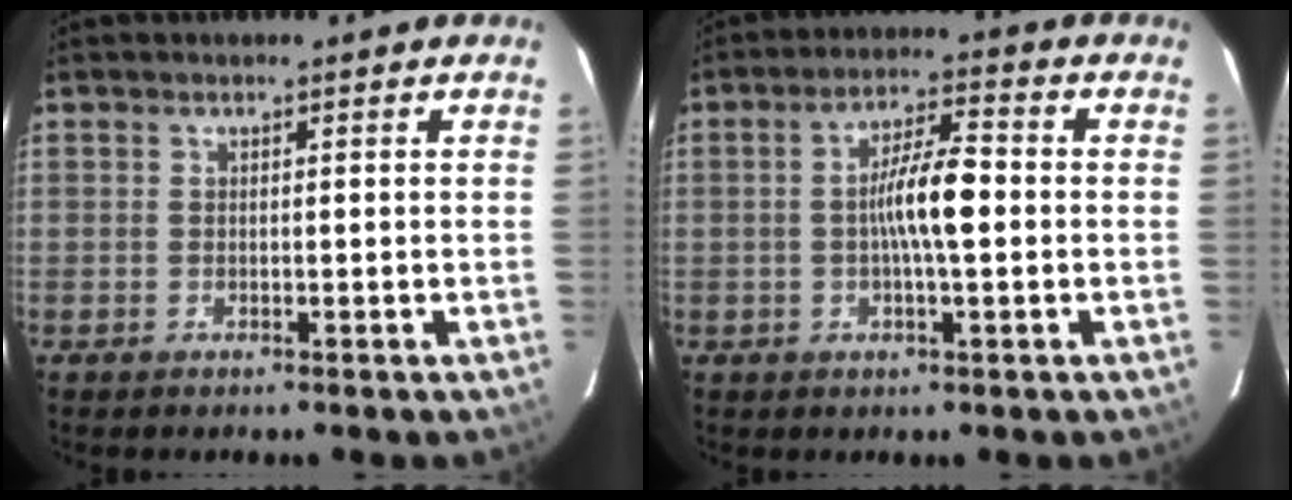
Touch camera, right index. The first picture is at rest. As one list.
[{"total": 7.7, "force": [-0.4, 1.1, 7.6], "torque": [-0.140, 0.012, -0.012]}]